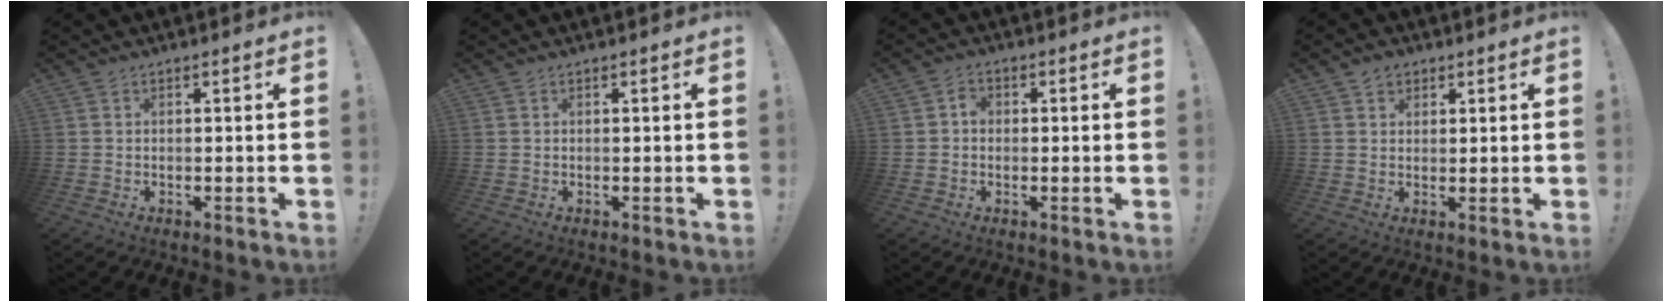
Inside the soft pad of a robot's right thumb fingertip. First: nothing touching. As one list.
[{"total": 0.0}, {"total": 2.5, "force": [-0.6, 1.9, 1.4], "torque": [-0.018, 0.007, -0.013]}, {"total": 3.7, "force": [2.1, 2.9, 0.8], "torque": [-0.002, -0.009, 0.036]}]